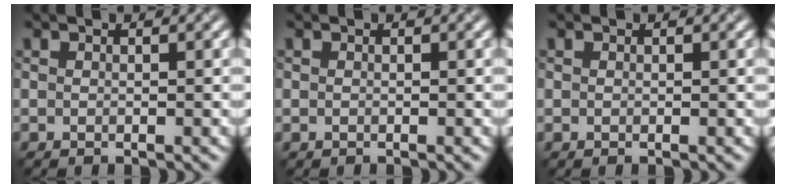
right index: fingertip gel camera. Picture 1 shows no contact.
{"total": 0.0}
{"total": 0.0}